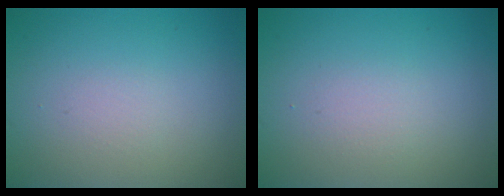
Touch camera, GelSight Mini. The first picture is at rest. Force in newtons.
{"total": 1.2, "press": 1.2, "slide": 0.1}